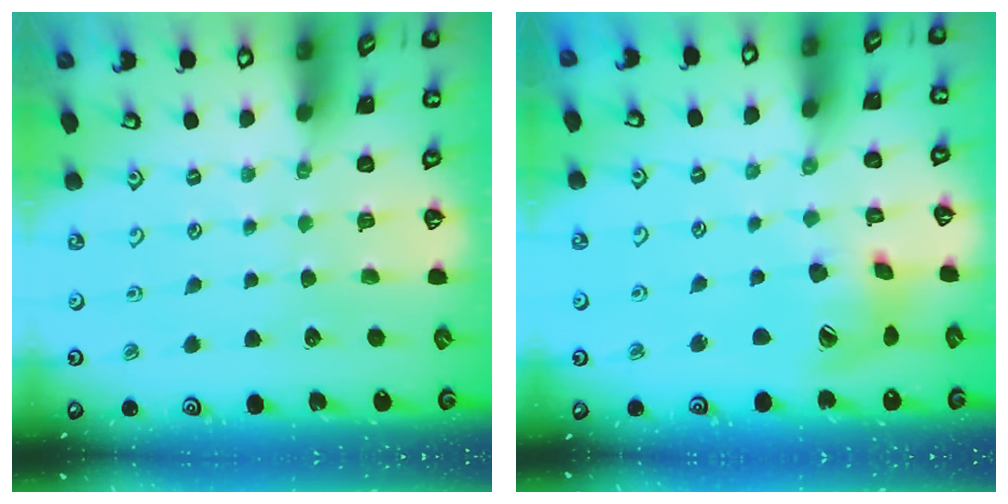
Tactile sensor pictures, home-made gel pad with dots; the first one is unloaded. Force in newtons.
{"total": 13.4, "press": 13.3, "slide": 1.8}